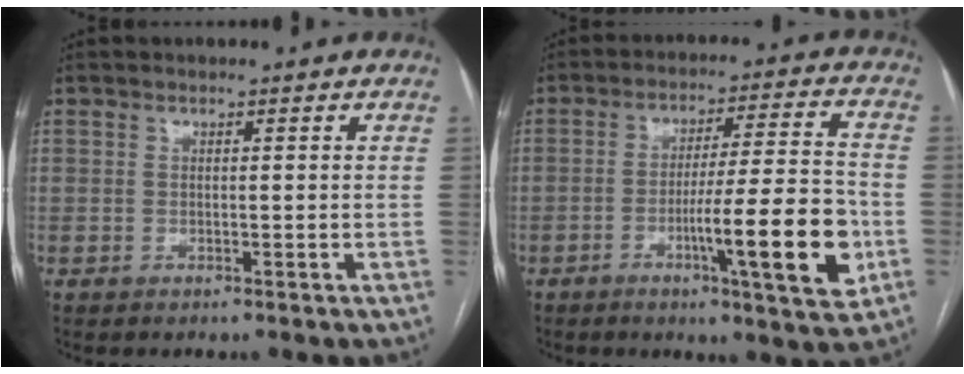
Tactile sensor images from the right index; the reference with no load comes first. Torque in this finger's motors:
{"motor_torque": [0.38, 0.10, 0.28, 0.06]}